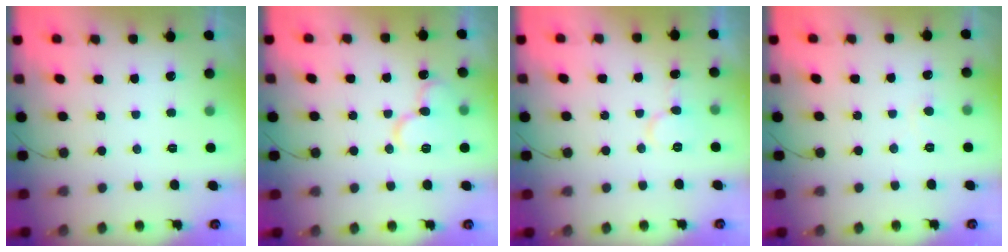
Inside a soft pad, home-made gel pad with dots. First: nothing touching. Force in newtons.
{"total": 12.4, "press": 12.3, "slide": 1.5}
{"total": 6.4, "press": 6.4, "slide": 0.6}
{"total": 4.4, "press": 4.4, "slide": 0.3}